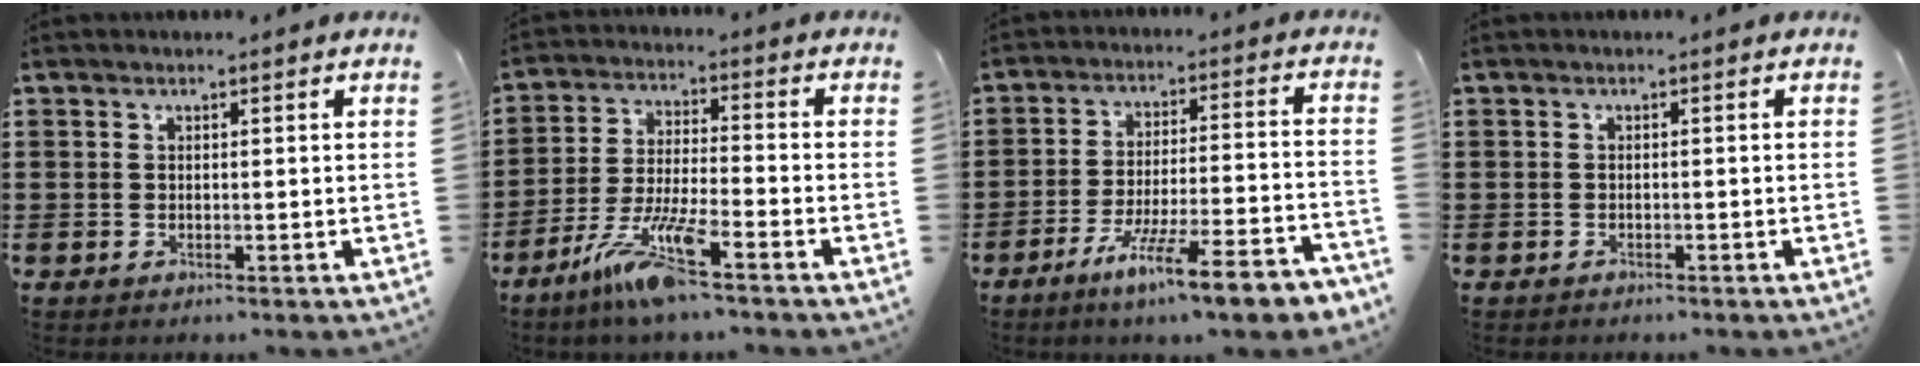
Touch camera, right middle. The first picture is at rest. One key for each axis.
{"total": 9.4, "fx": -6.5, "fy": 0.7, "fz": 6.7, "tx": -0.145, "ty": -0.012, "tz": -0.126}
{"total": 10.6, "fx": -8.2, "fy": 0.3, "fz": 6.8, "tx": -0.113, "ty": 0.008, "tz": -0.155}
{"total": 0.7, "fx": -0.7, "fy": 0.1, "fz": 0.0, "tx": -0.001, "ty": 0.001, "tz": -0.014}